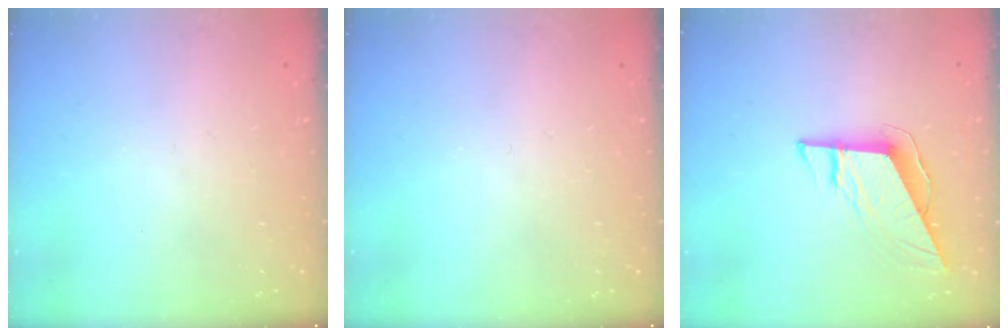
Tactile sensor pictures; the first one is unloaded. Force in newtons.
{"total": 0.0}
{"total": 9.0, "press": 9.0, "slide": 1.0}